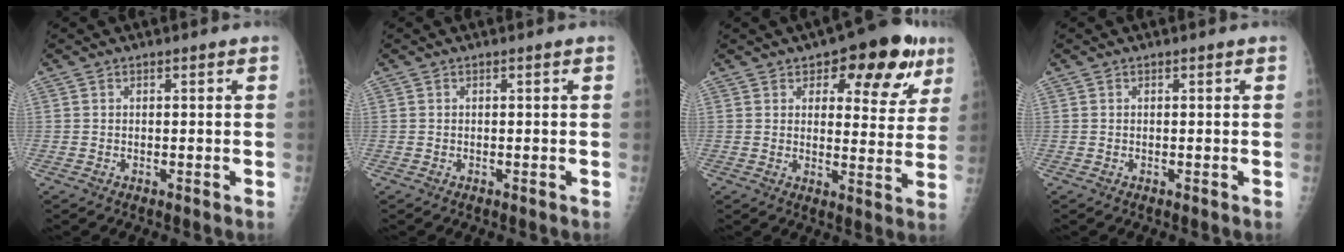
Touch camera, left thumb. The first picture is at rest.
{"total": 0.0}
{"total": 14.3, "force": [7.5, 7.0, 9.9], "torque": [-0.070, -0.021, 0.097]}
{"total": 0.0}